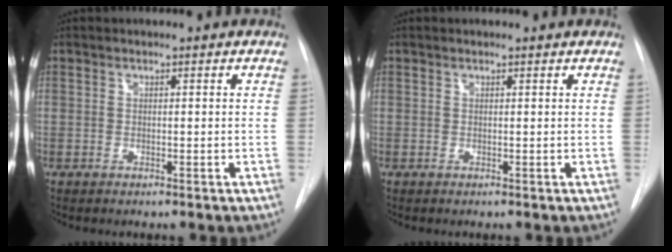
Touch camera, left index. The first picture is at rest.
{"total": 0.5, "force": [-0.5, -0.2, -0.2], "torque": [-0.002, 0.003, -0.006]}